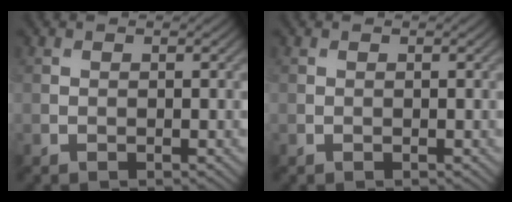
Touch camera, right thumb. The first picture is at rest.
{"total": 0.0}